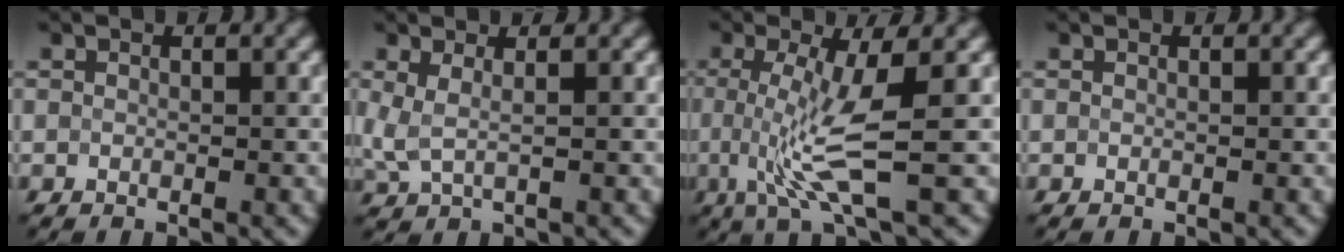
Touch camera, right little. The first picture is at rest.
{"total": 1.7, "force": [0.6, 0.6, 1.4], "torque": [-0.027, 0.002, 0.013]}
{"total": 5.3, "force": [-0.6, 0.7, 5.2], "torque": [-0.107, -0.005, -0.008]}
{"total": 0.0}